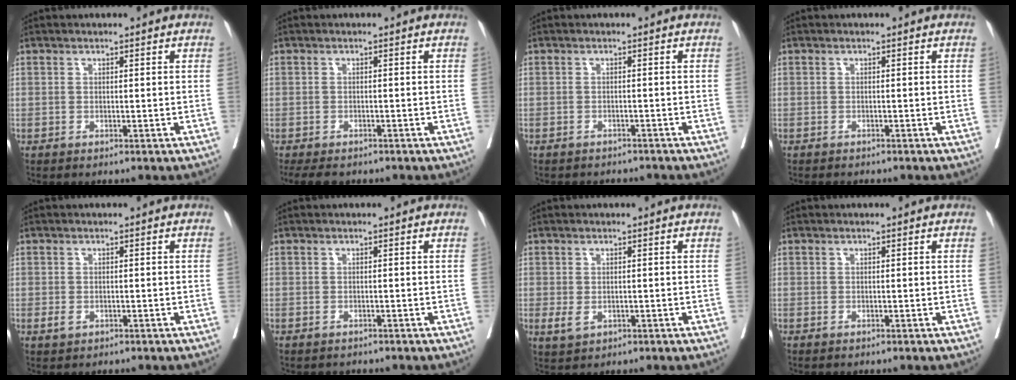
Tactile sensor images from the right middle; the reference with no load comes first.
{"total": 5.5, "force": [-4.5, 2.1, 2.3], "torque": [-0.029, -0.007, -0.067]}
{"total": 5.6, "force": [-5.3, 1.6, 1.1], "torque": [-0.009, -0.001, -0.062]}
{"total": 2.6, "force": [-2.3, 0.7, 0.9], "torque": [-0.014, -0.006, -0.030]}
{"total": 1.3, "force": [-0.5, 0.9, 0.9], "torque": [-0.017, -0.001, -0.004]}
{"total": 0.8, "force": [-0.7, 0.4, 0.0], "torque": [-0.009, 0.000, -0.010]}
{"total": 2.4, "force": [-0.5, 1.6, 1.7], "torque": [-0.034, -0.004, 0.000]}
{"total": 0.0}